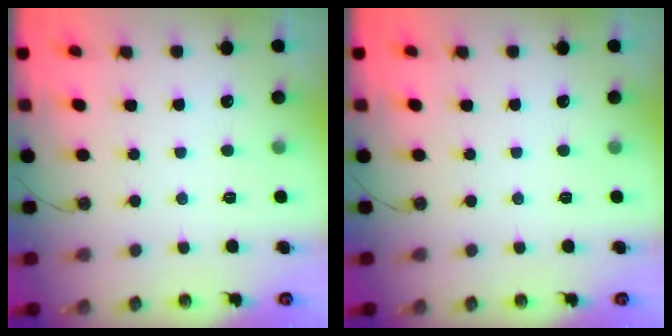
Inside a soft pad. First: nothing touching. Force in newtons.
{"total": 0.0}